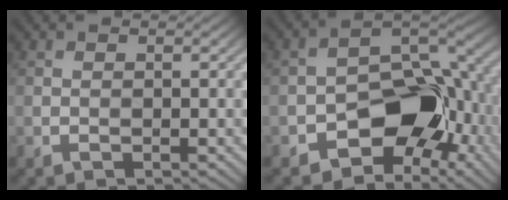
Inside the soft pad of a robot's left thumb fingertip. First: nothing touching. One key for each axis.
{"total": 11.2, "fx": -4.4, "fy": 7.1, "fz": 7.5, "tx": -0.108, "ty": -0.009, "tz": -0.077}